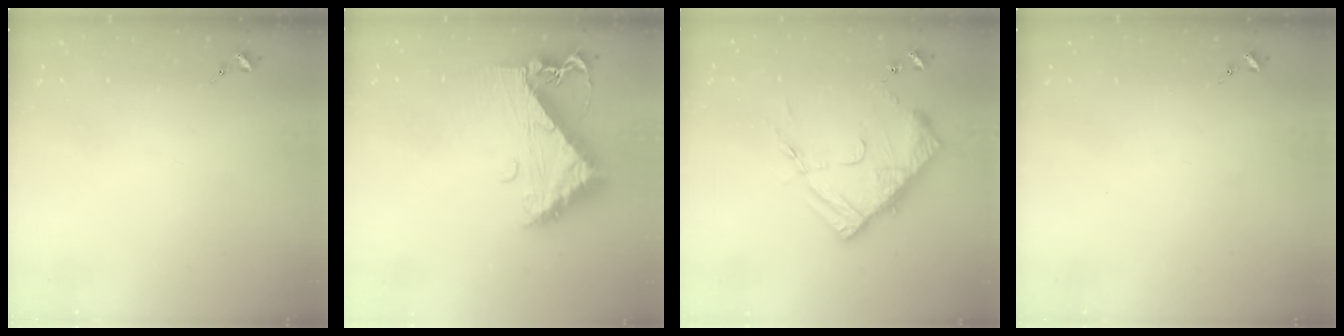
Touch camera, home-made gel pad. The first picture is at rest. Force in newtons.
{"total": 11.4, "press": 11.3, "slide": 1.4}
{"total": 14.5, "press": 14.5, "slide": 1.3}
{"total": 0.0}